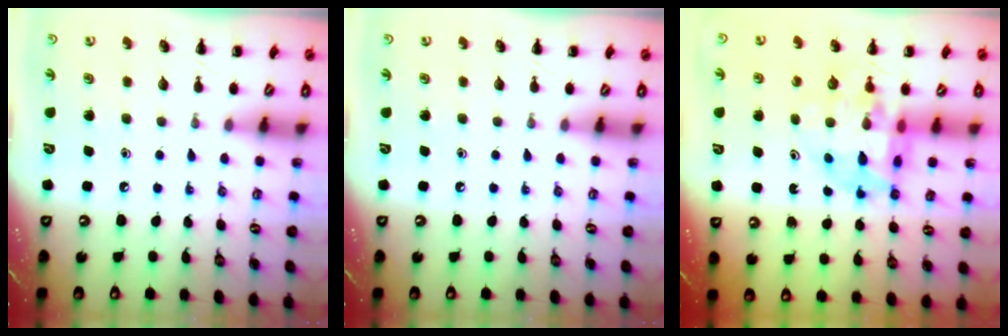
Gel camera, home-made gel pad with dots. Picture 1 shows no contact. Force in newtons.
{"total": 0.0}
{"total": 11.9, "press": 11.4, "slide": 3.3}